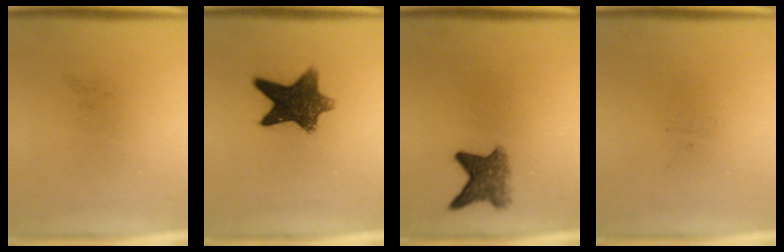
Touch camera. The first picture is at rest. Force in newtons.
{"total": 10.2}
{"total": 4.9}
{"total": 0.0}